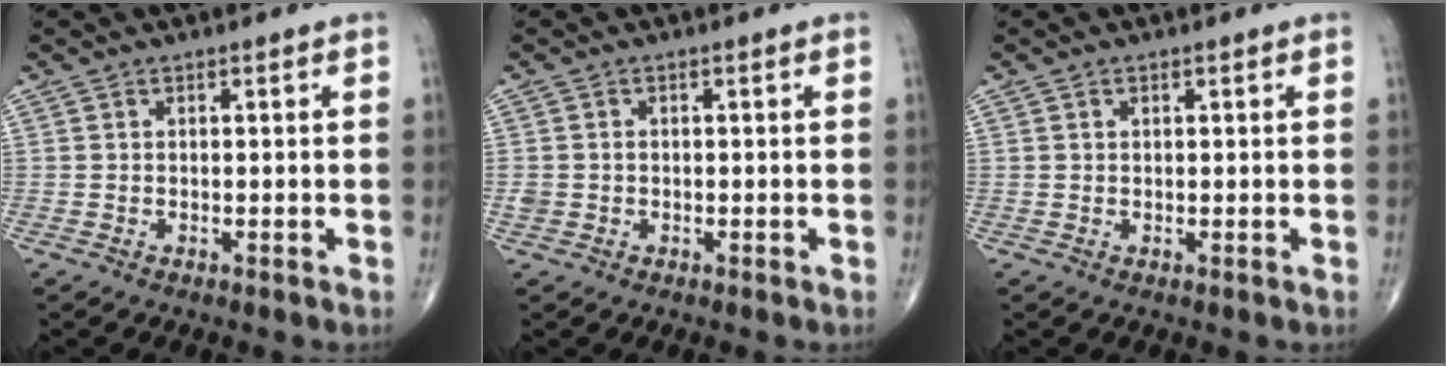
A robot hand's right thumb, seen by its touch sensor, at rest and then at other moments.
{"total": 1.8, "force": [-0.2, 1.6, 0.8], "torque": [-0.013, 0.005, 0.000]}
{"total": 0.7, "force": [0.3, 0.6, 0.4], "torque": [-0.004, -0.002, 0.006]}